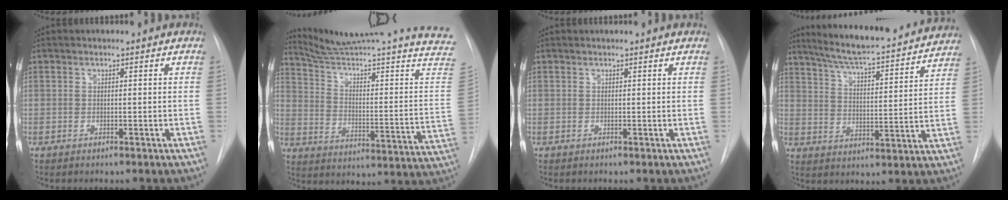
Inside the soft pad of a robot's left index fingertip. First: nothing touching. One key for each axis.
{"total": 28.8, "fx": 26.0, "fy": -2.1, "fz": 12.1, "tx": -0.183, "ty": -0.125, "tz": 0.344}
{"total": 2.4, "fx": 2.3, "fy": 0.0, "fz": 0.5, "tx": -0.011, "ty": 0.019, "tz": 0.027}
{"total": 23.1, "fx": 20.9, "fy": 2.7, "fz": 9.4, "tx": -0.148, "ty": -0.018, "tz": 0.281}